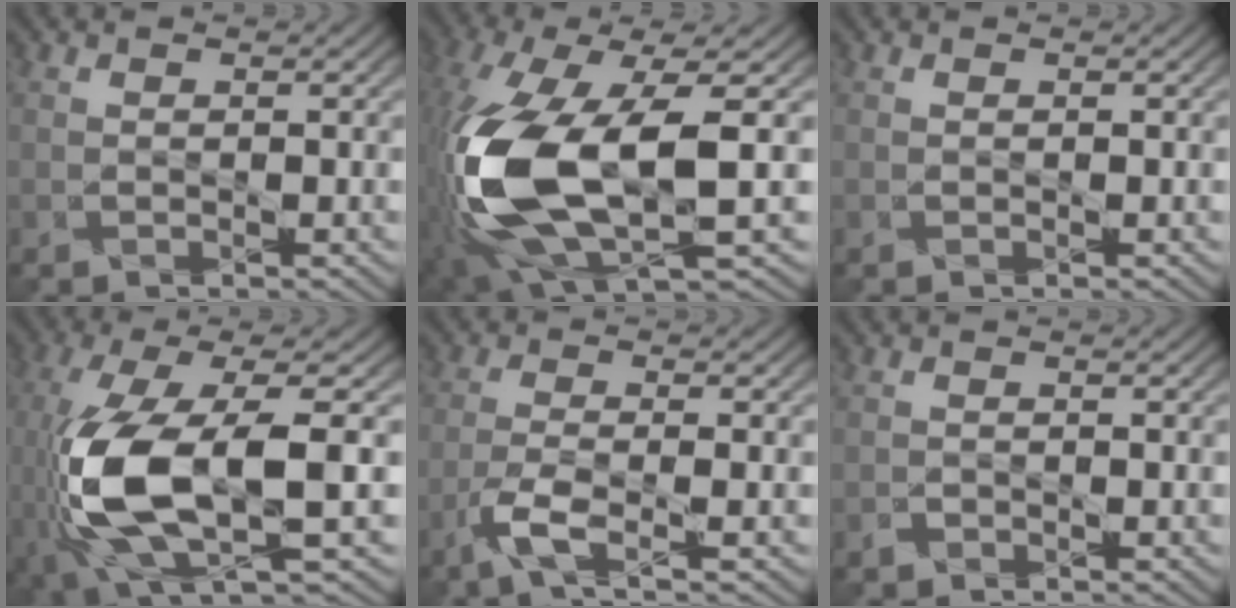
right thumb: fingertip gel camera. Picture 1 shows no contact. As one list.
[{"total": 16.6, "force": [-2.4, 6.7, 15.0], "torque": [-0.371, -0.044, -0.027]}, {"total": 0.0}, {"total": 13.1, "force": [-2.4, 4.3, 12.1], "torque": [-0.270, -0.018, -0.049]}, {"total": 4.1, "force": [-2.5, 0.6, 3.3], "torque": [-0.068, 0.000, -0.064]}, {"total": 0.9, "force": [-0.8, 0.4, -0.2], "torque": [0.001, -0.002, -0.019]}]